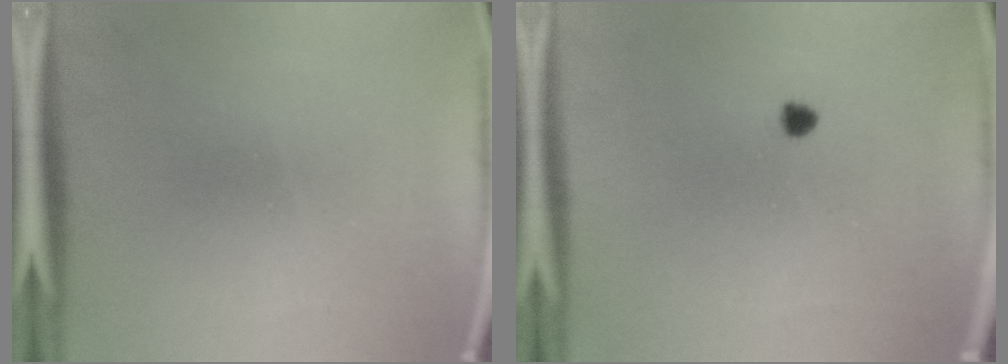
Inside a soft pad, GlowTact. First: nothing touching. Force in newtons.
{"total": 1.2}